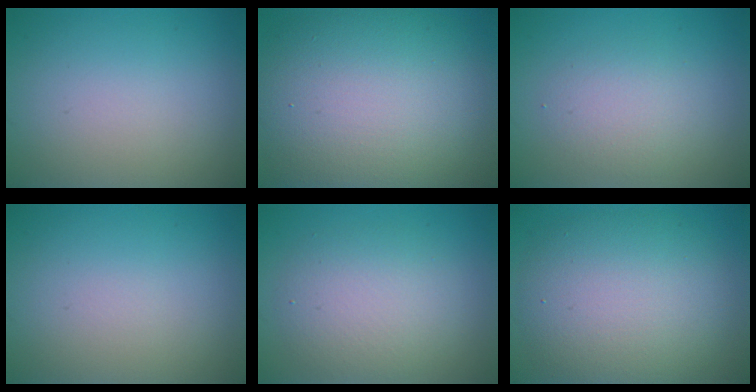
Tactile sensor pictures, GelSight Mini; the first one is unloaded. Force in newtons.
{"total": 13.7, "press": 13.7, "slide": 0.9}
{"total": 2.6, "press": 2.6, "slide": 0.2}
{"total": 0.0}
{"total": 4.5, "press": 4.5, "slide": 0.5}
{"total": 8.8, "press": 8.8, "slide": 0.8}